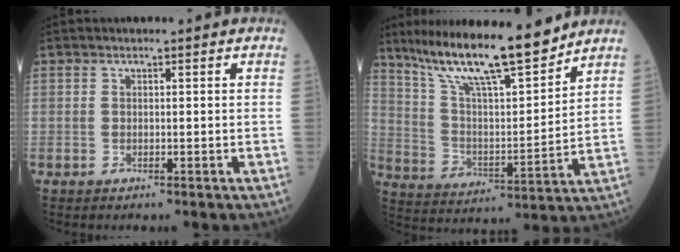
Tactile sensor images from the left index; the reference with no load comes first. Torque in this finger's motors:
{"motor_torque": [0.32, -0.57, 0.80, 0.21]}